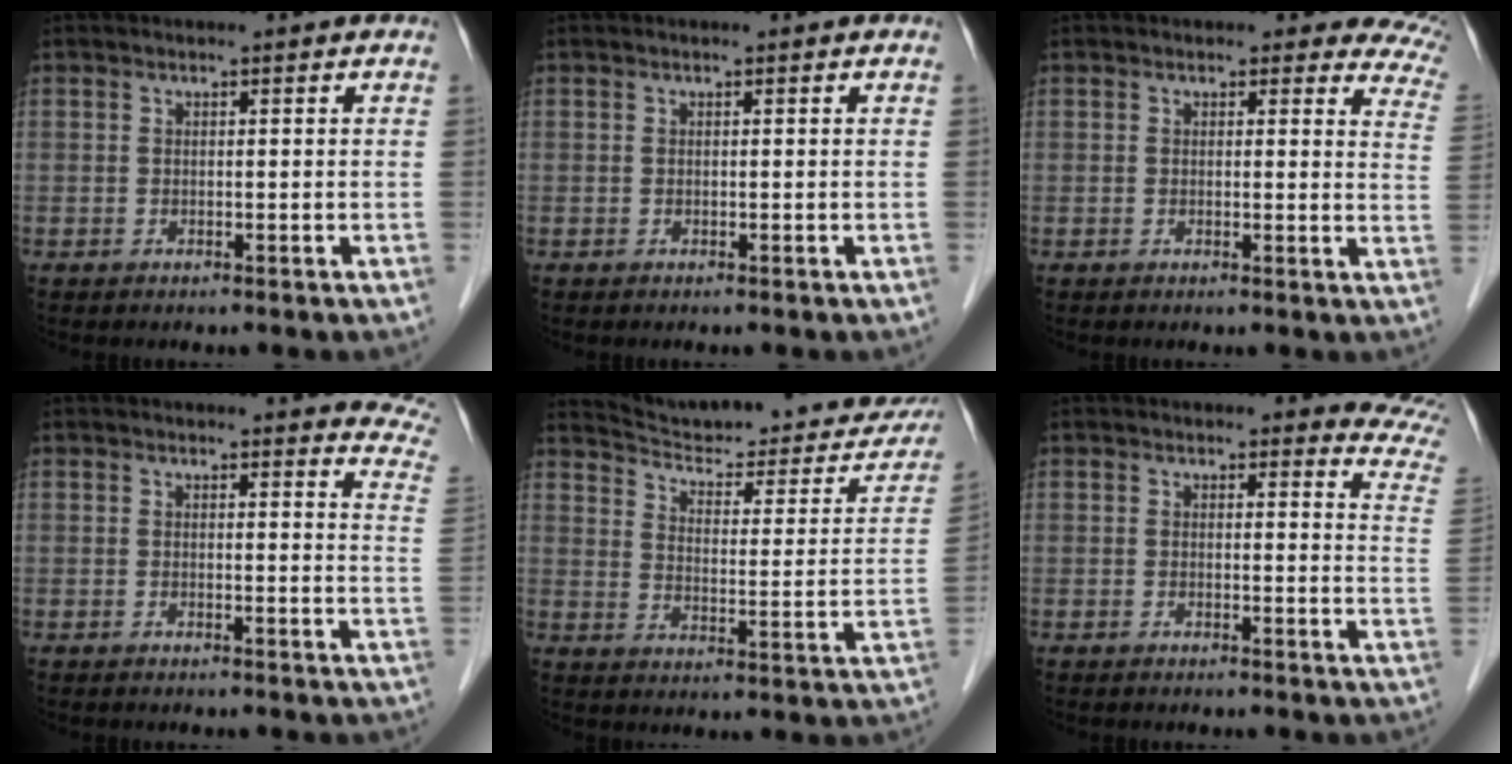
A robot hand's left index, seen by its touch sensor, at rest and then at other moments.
{"total": 0.0}
{"total": 8.4, "force": [7.2, 3.4, 2.5], "torque": [0.013, -0.022, 0.034]}
{"total": 12.5, "force": [11.9, 2.0, 3.4], "torque": [-0.005, -0.069, 0.090]}
{"total": 25.0, "force": [23.0, 4.9, 8.6], "torque": [-0.113, -0.057, 0.285]}
{"total": 8.6, "force": [8.1, 1.5, 2.2], "torque": [0.004, -0.052, 0.050]}